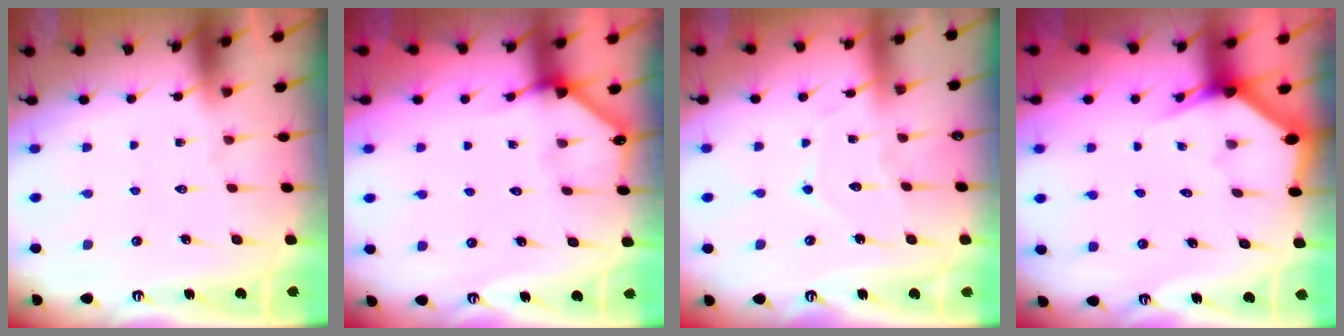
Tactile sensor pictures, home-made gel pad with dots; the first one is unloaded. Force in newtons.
{"total": 2.4, "press": 2.4, "slide": 0.2}
{"total": 7.2, "press": 7.1, "slide": 0.9}
{"total": 2.7, "press": 2.7, "slide": 0.0}